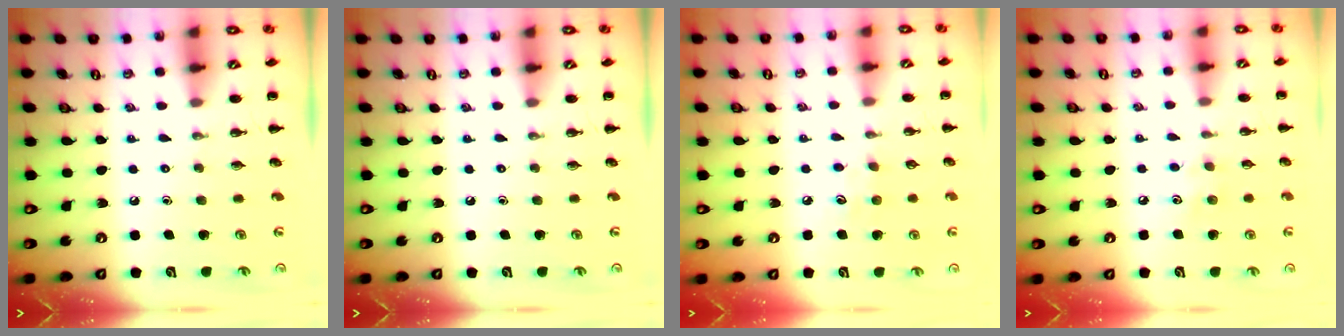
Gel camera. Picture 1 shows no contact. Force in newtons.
{"total": 0.0}
{"total": 5.5, "press": 5.2, "slide": 1.6}
{"total": 4.8, "press": 4.6, "slide": 1.2}